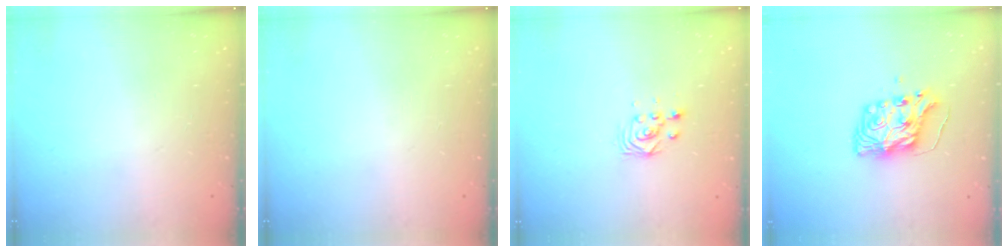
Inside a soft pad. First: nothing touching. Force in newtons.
{"total": 0.0}
{"total": 3.0, "press": 2.9, "slide": 0.3}
{"total": 9.2, "press": 9.1, "slide": 1.3}